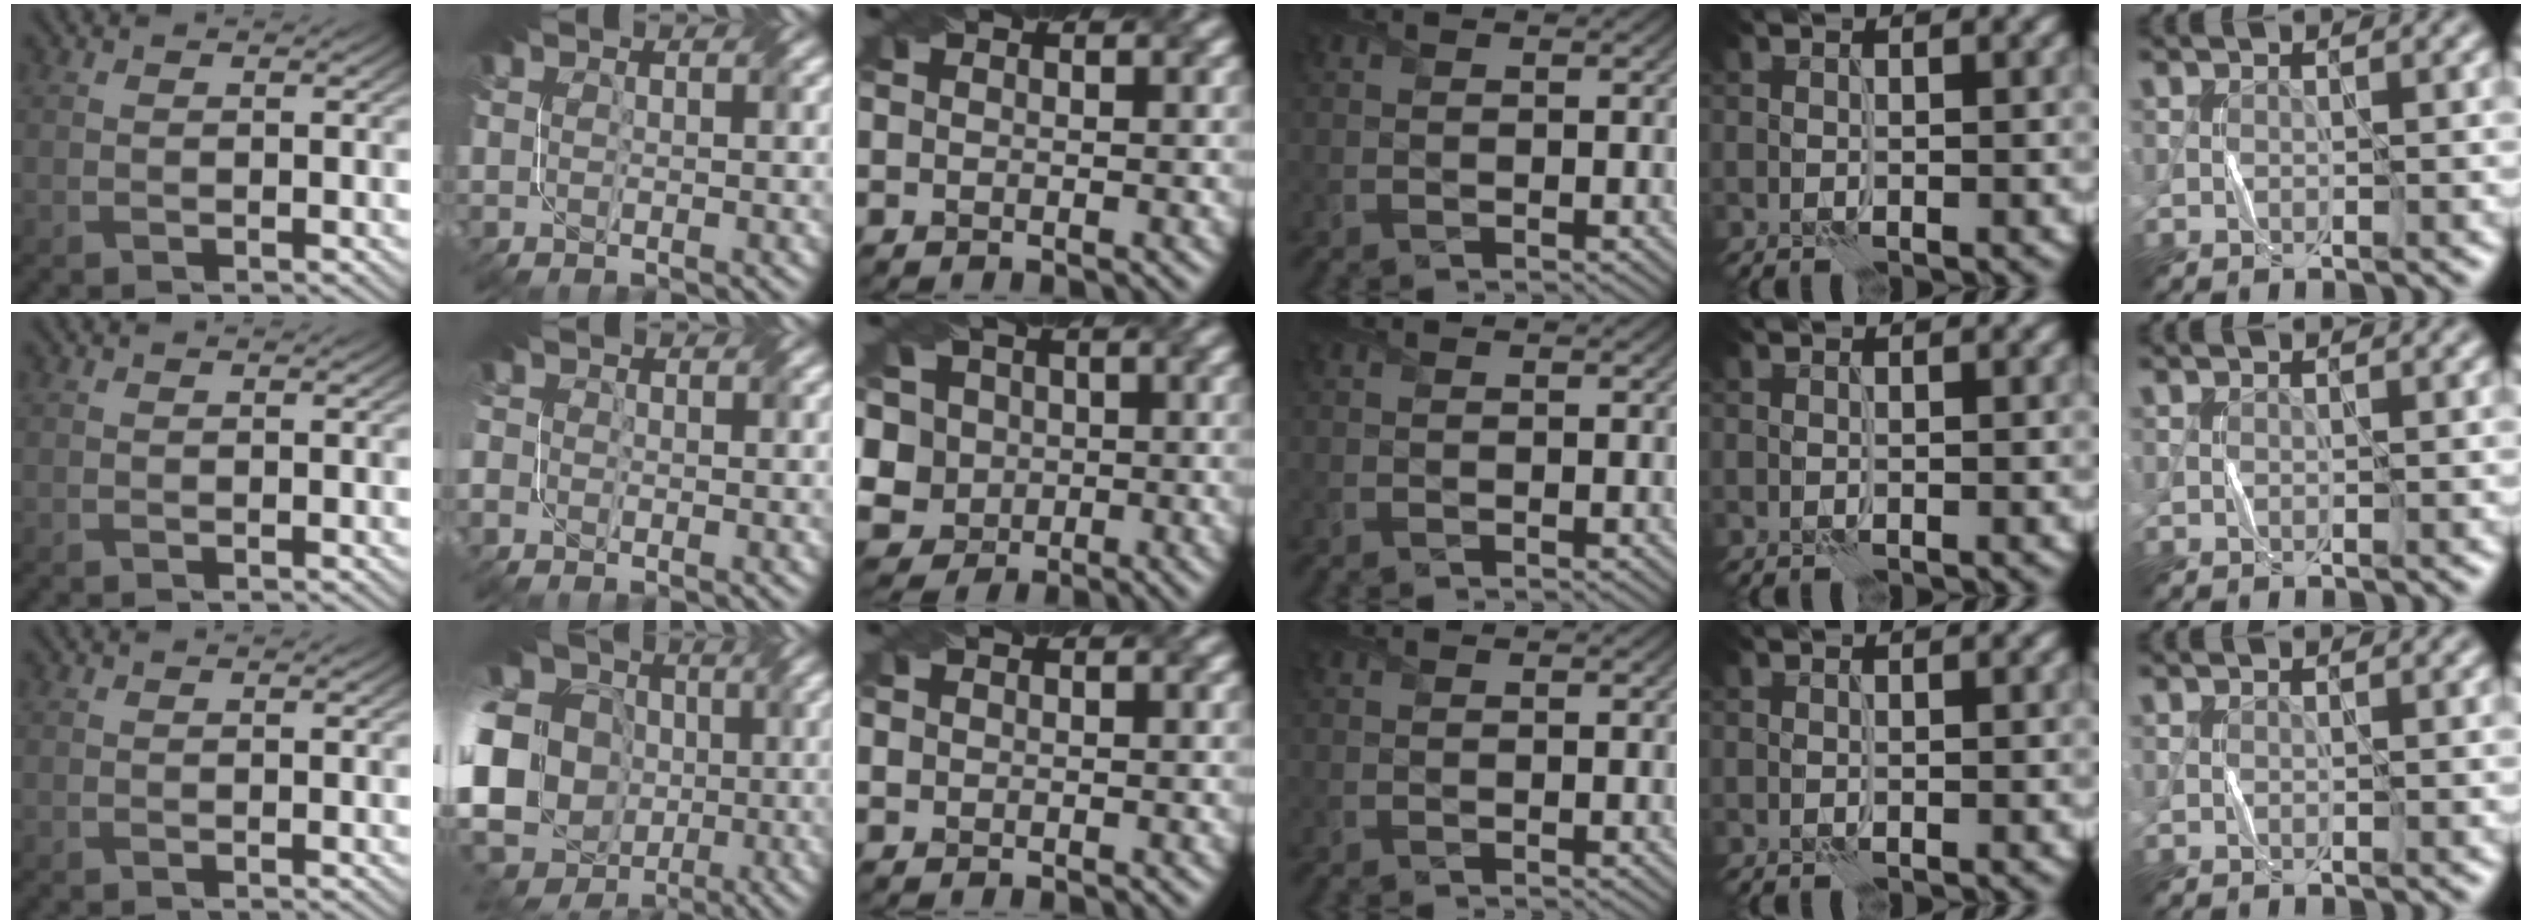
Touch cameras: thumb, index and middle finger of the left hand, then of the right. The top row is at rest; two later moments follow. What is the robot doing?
{"motion": "fold", "object": "paper"}